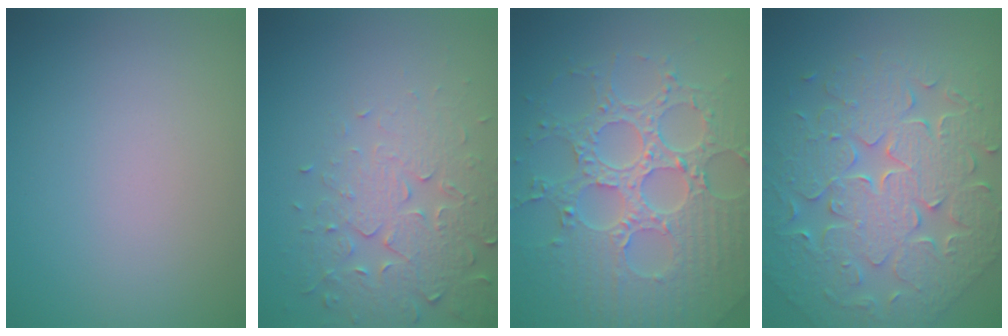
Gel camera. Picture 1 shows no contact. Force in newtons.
{"total": 4.2, "press": 4.2, "slide": 0.5}
{"total": 8.1, "press": 6.0, "slide": 5.4}
{"total": 9.0, "press": 7.2, "slide": 5.3}